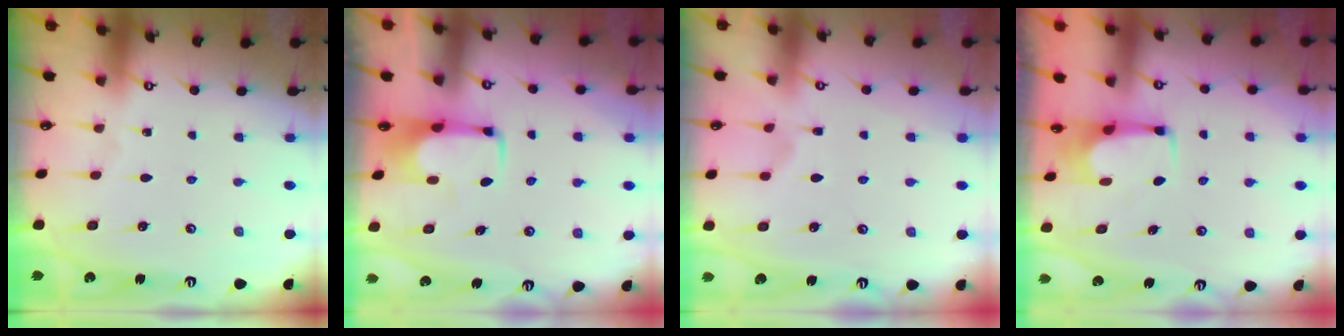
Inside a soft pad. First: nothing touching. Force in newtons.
{"total": 2.0, "press": 2.0, "slide": 0.4}
{"total": 2.5, "press": 2.2, "slide": 1.2}
{"total": 2.5, "press": 2.4, "slide": 0.4}